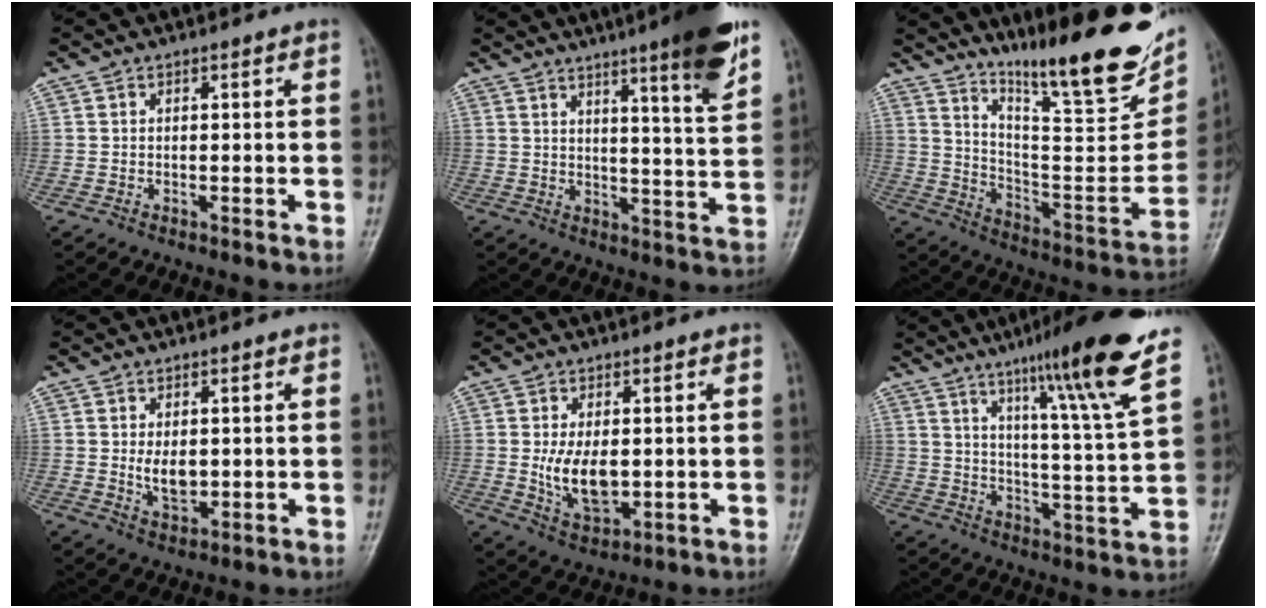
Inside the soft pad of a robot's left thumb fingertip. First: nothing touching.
{"total": 12.6, "force": [7.9, 0.8, 9.8], "torque": [-0.131, -0.044, 0.108]}
{"total": 25.6, "force": [17.6, 5.1, 17.9], "torque": [-0.243, -0.093, 0.283]}
{"total": 4.5, "force": [0.4, 2.8, 3.5], "torque": [-0.049, -0.010, 0.014]}
{"total": 8.4, "force": [0.0, 4.8, 6.9], "torque": [-0.110, -0.017, 0.011]}
{"total": 17.6, "force": [11.2, 0.1, 13.5], "torque": [-0.192, -0.056, 0.165]}